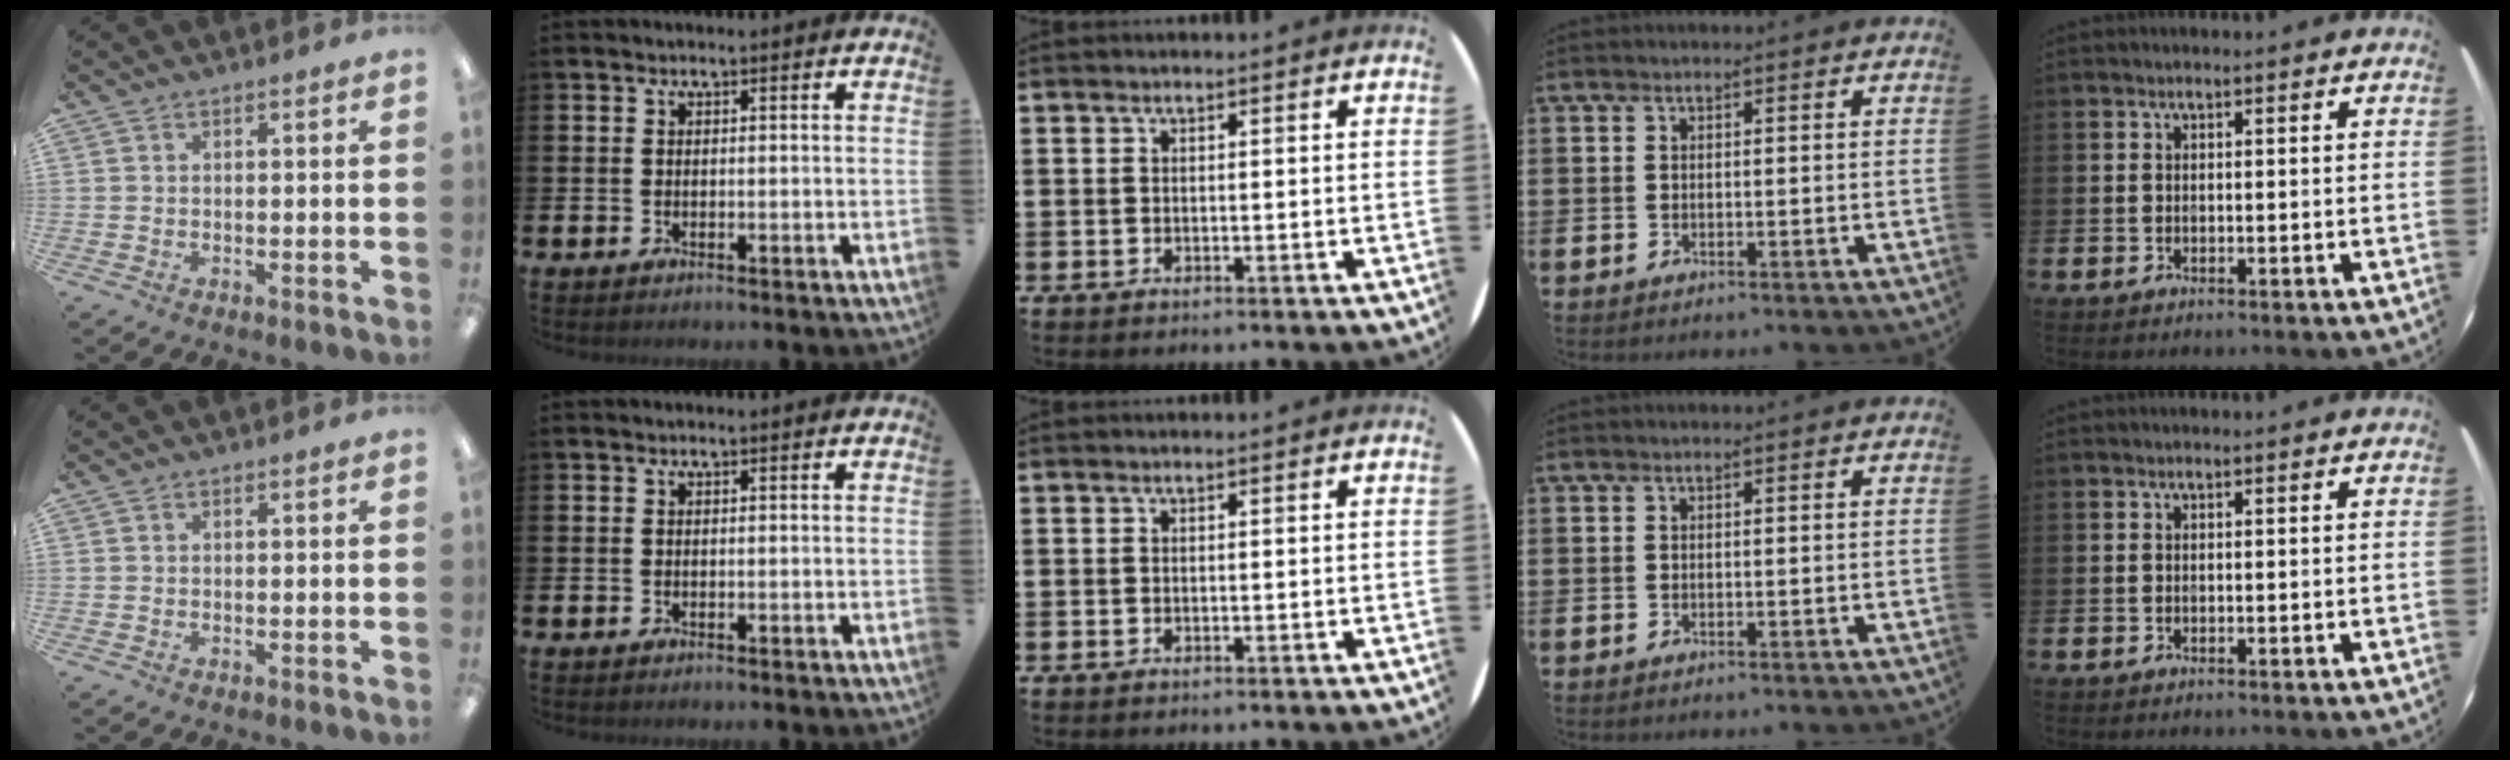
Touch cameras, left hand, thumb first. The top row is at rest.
{}